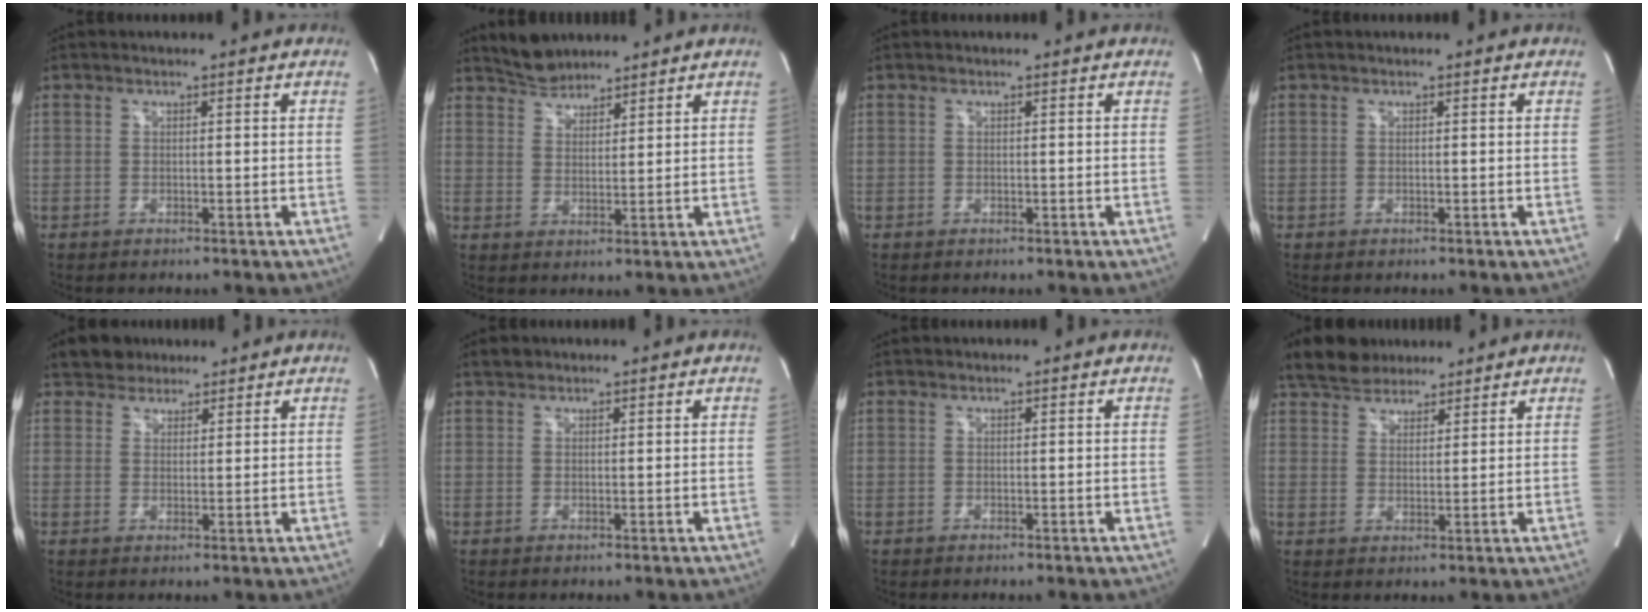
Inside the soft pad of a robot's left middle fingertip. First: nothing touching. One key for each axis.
{"total": 4.5, "fx": 4.3, "fy": 1.4, "fz": 0.3, "tx": -0.010, "ty": 0.010, "tz": 0.082}
{"total": 0.0}
{"total": 0.0}
{"total": 4.2, "fx": 3.3, "fy": 2.5, "fz": 0.4, "tx": -0.009, "ty": 0.019, "tz": 0.055}
{"total": 1.2, "fx": 1.0, "fy": 0.7, "fz": 0.1, "tx": -0.001, "ty": 0.010, "tz": 0.015}
{"total": 0.0}
{"total": 9.2, "fx": 7.8, "fy": 3.9, "fz": 3.1, "tx": -0.052, "ty": 0.028, "tz": 0.135}